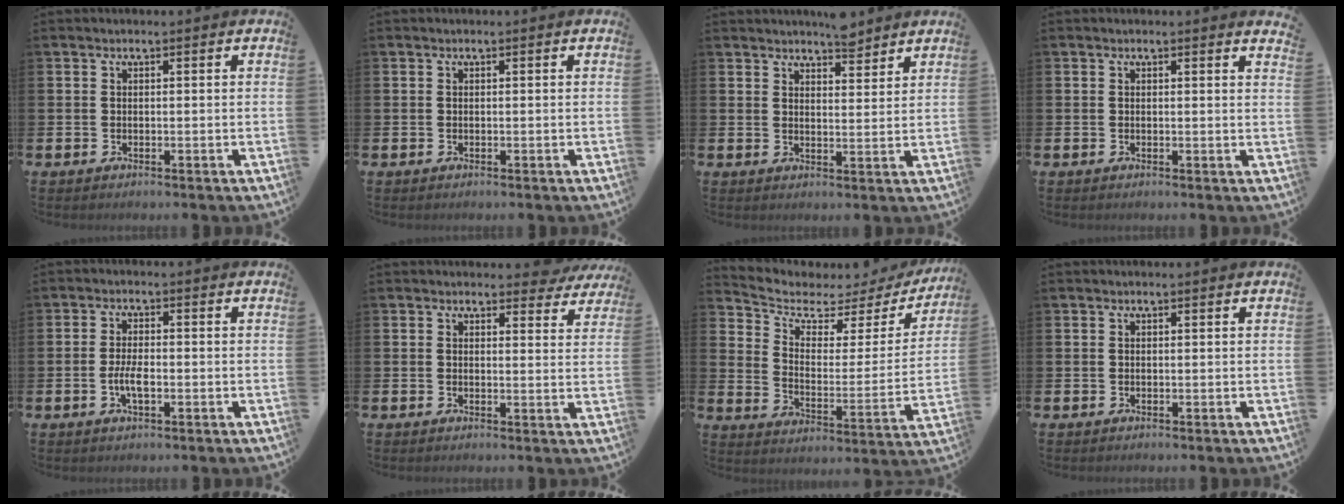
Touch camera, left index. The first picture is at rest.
{"total": 0.0}
{"total": 4.6, "force": [4.5, 0.8, 0.1], "torque": [0.005, -0.027, 0.083]}
{"total": 0.7, "force": [0.7, -0.1, 0.1], "torque": [0.006, -0.003, 0.011]}
{"total": 3.2, "force": [-0.8, 1.2, 2.9], "torque": [-0.047, 0.001, -0.017]}
{"total": 2.6, "force": [2.5, 0.8, 0.3], "torque": [0.005, -0.011, 0.040]}
{"total": 4.7, "force": [3.8, 2.3, 1.5], "torque": [-0.060, -0.035, 0.056]}
{"total": 0.0}